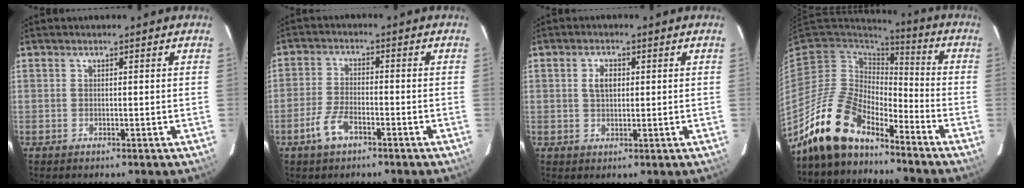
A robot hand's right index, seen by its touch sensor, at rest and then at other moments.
{"total": 5.6, "force": [-3.4, 2.4, 3.8], "torque": [-0.090, -0.001, -0.064]}
{"total": 3.2, "force": [0.7, 2.0, 2.4], "torque": [-0.045, 0.007, 0.015]}
{"total": 14.5, "force": [-12.1, 5.5, 5.9], "torque": [-0.126, 0.001, -0.227]}